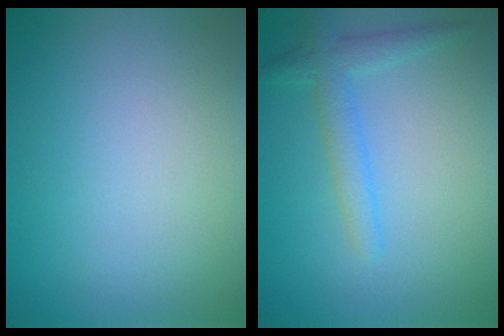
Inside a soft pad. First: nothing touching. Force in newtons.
{"total": 2.4, "press": 2.4, "slide": 0.2}